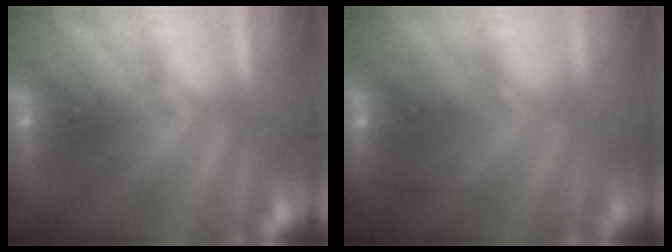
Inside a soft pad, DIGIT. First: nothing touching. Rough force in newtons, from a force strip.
{"total": 2.2}